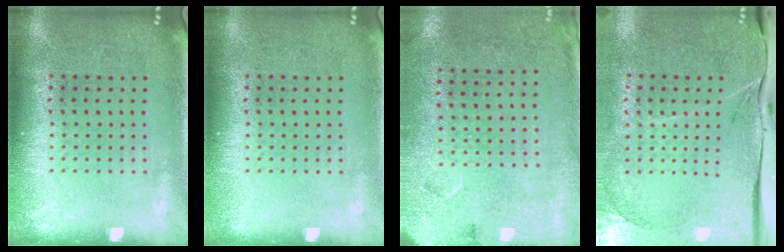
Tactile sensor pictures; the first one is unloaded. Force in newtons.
{"total": 0.0}
{"total": 2.7, "press": 2.2, "slide": 1.6}
{"total": 4.1, "press": 3.4, "slide": 2.3}